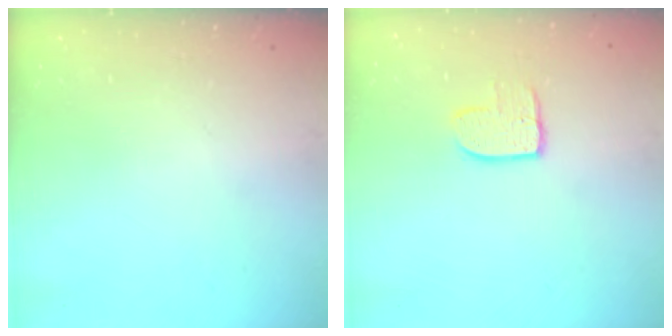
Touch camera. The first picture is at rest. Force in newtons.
{"total": 7.4, "press": 7.4, "slide": 0.2}